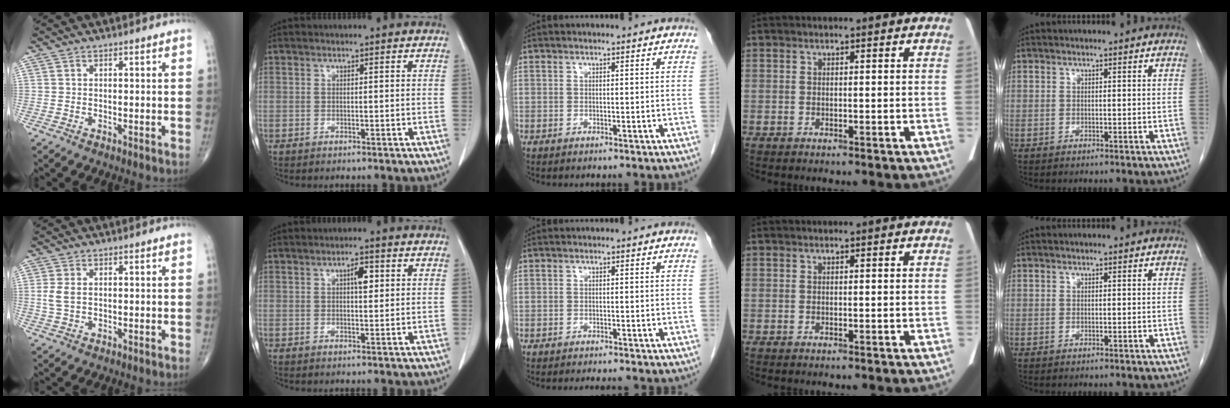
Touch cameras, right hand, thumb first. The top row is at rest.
{"thumb": {"total": 3.0, "force": [0.3, 1.9, 2.3], "torque": [-0.058, 0.003, 0.008]}, "index": {"total": 2.6, "force": [0.8, 0.9, 2.3], "torque": [-0.038, 0.002, 0.012]}, "middle": {"total": 2.9, "force": [-2.7, -0.1, 0.9], "torque": [-0.009, -0.006, -0.035]}}